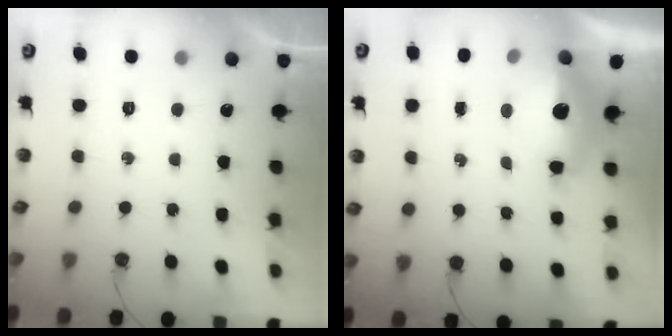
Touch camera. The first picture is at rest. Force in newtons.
{"total": 13.7, "press": 13.6, "slide": 1.7}